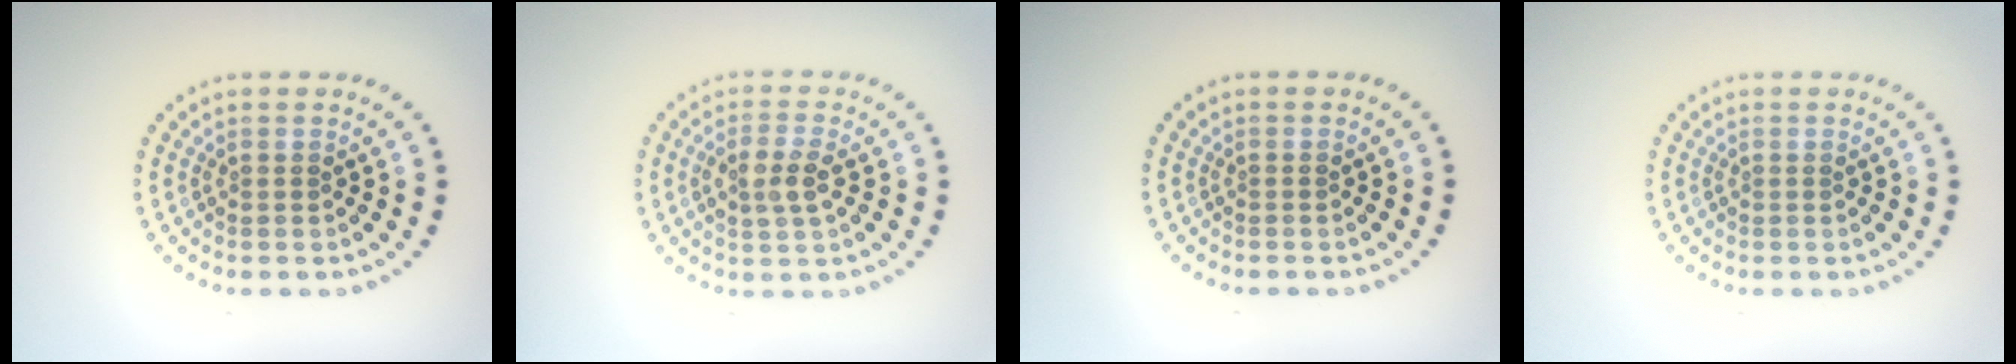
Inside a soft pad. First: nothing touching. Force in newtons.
{"total": 2.7, "press": 2.6, "slide": 0.8}
{"total": 0.0}
{"total": 0.0}